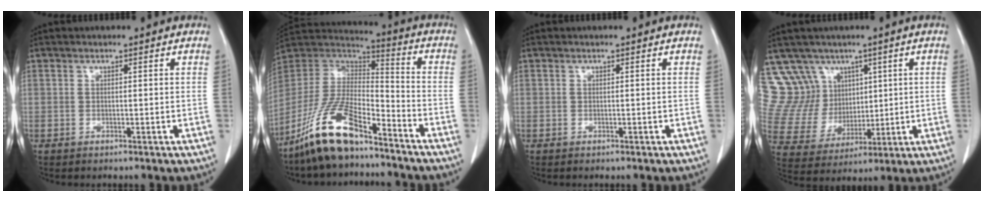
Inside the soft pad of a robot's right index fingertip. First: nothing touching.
{"total": 15.6, "force": [-11.4, 4.0, 9.9], "torque": [-0.202, 0.003, -0.214]}
{"total": 0.0}
{"total": 11.9, "force": [7.3, 9.2, 1.6], "torque": [-0.053, 0.051, 0.163]}